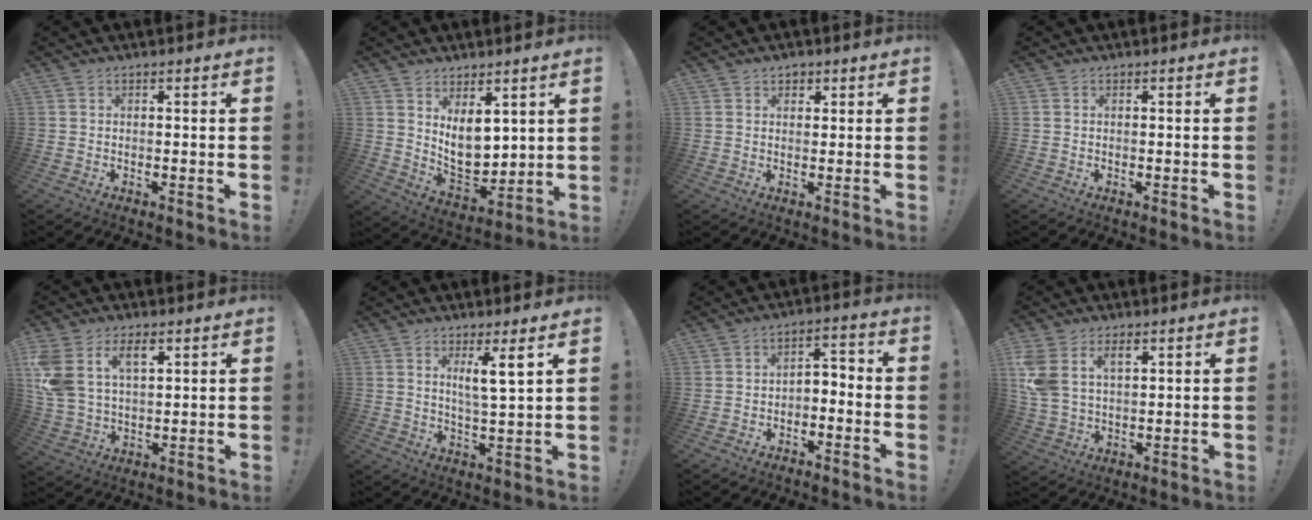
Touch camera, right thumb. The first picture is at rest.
{"total": 10.9, "force": [4.8, 6.9, 6.9], "torque": [-0.108, -0.053, 0.094]}
{"total": 2.1, "force": [1.2, 1.6, 0.7], "torque": [0.000, -0.006, 0.019]}
{"total": 0.0}
{"total": 10.8, "force": [5.5, 6.6, 6.6], "torque": [-0.133, -0.017, 0.102]}
{"total": 6.8, "force": [3.7, 0.1, 5.8], "torque": [-0.089, -0.020, 0.053]}
{"total": 4.7, "force": [-3.7, 2.2, 1.8], "torque": [-0.021, 0.020, -0.066]}
{"total": 8.5, "force": [4.2, 5.2, 5.2], "torque": [-0.118, -0.014, 0.077]}